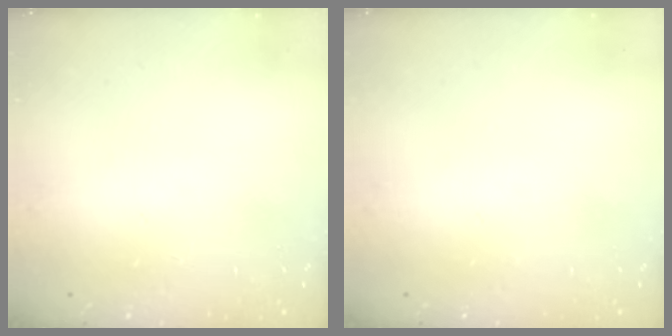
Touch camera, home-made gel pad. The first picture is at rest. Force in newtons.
{"total": 0.0}